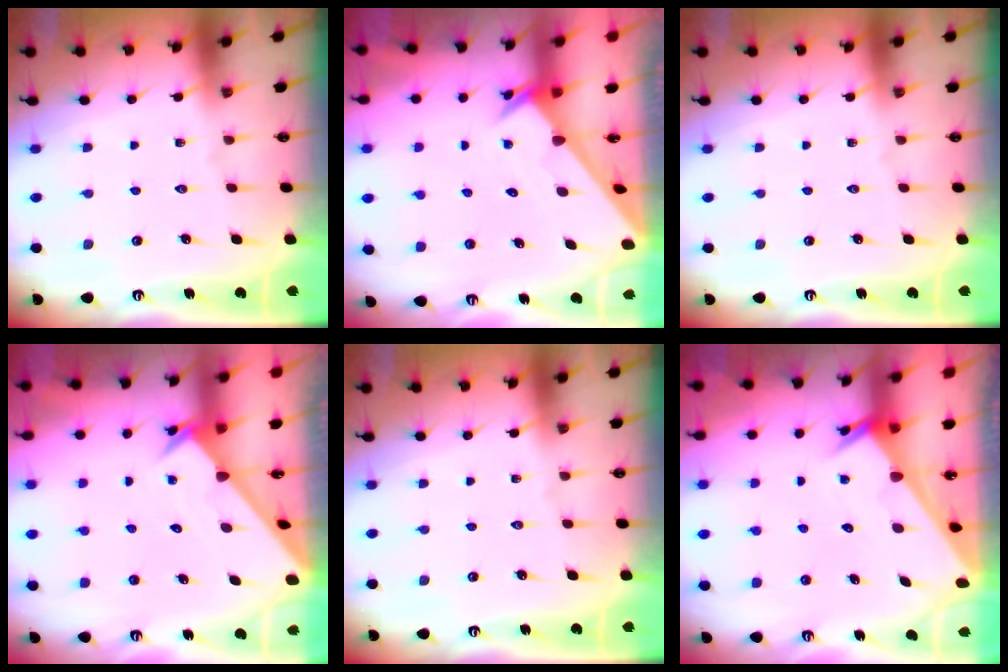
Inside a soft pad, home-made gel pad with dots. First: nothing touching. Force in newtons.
{"total": 2.0, "press": 2.0, "slide": 0.2}
{"total": 0.0}
{"total": 2.2, "press": 2.2, "slide": 0.1}
{"total": 0.0}
{"total": 1.8, "press": 1.8, "slide": 0.1}